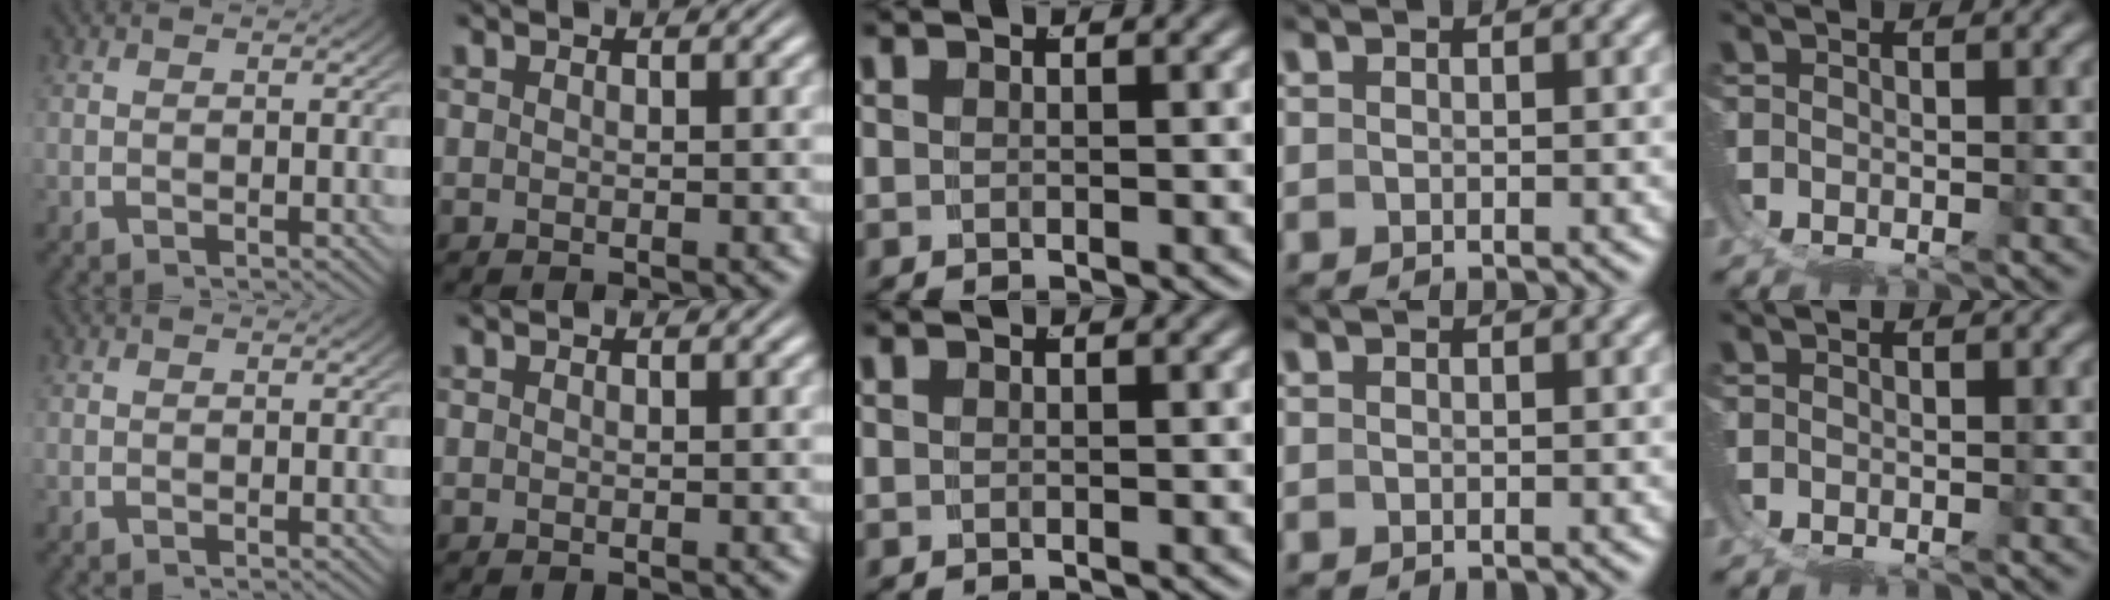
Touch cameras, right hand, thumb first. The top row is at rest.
{}